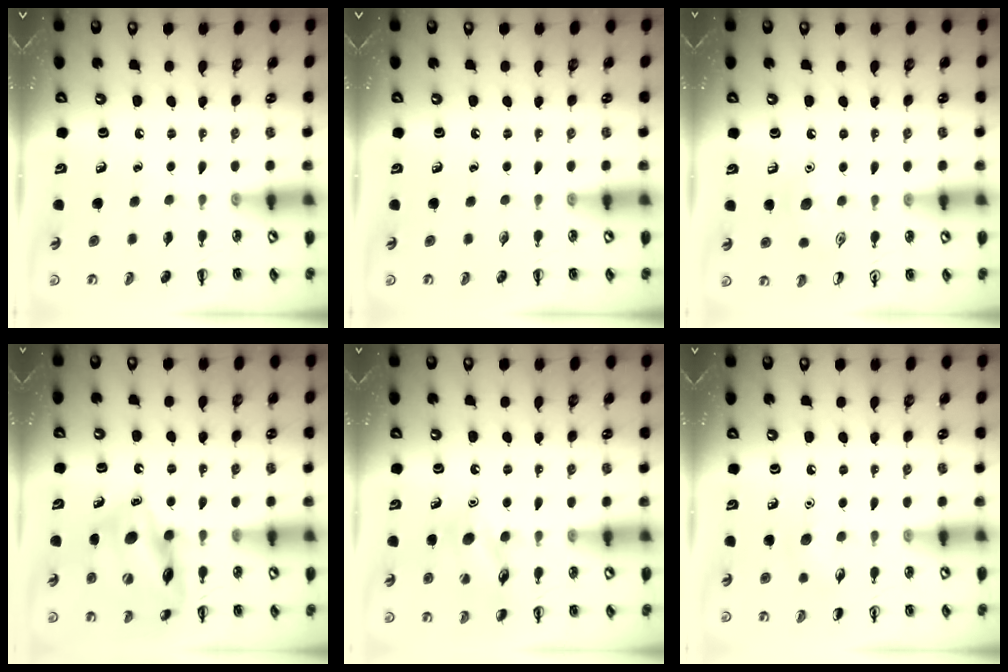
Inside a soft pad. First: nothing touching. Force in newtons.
{"total": 0.0}
{"total": 7.7, "press": 7.6, "slide": 1.6}
{"total": 15.1, "press": 14.9, "slide": 2.3}
{"total": 11.8, "press": 11.7, "slide": 1.6}
{"total": 4.9, "press": 4.6, "slide": 1.4}